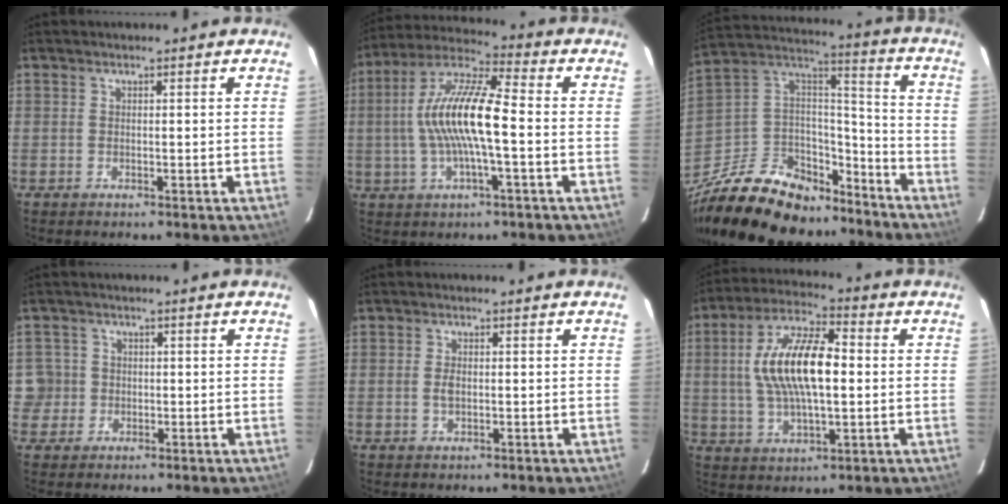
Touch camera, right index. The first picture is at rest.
{"total": 14.0, "force": [-1.0, 3.0, 13.7], "torque": [-0.266, 0.014, -0.026]}
{"total": 27.6, "force": [-19.9, 14.2, 12.8], "torque": [-0.286, 0.042, -0.311]}
{"total": 4.0, "force": [-0.6, 4.0, 0.1], "torque": [0.008, 0.026, -0.007]}
{"total": 2.0, "force": [-0.3, 1.1, 1.6], "torque": [-0.033, 0.001, -0.005]}
{"total": 15.3, "force": [1.1, 6.2, 14.0], "torque": [-0.273, 0.017, 0.019]}